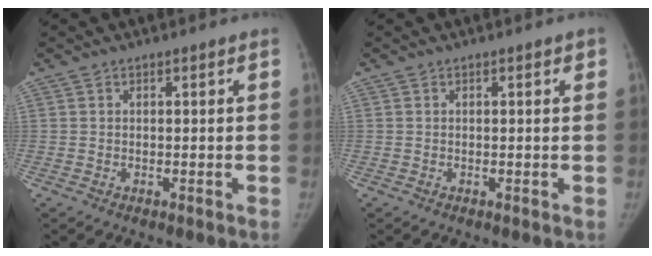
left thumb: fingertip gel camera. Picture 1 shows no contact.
{"total": 0.8, "force": [0.4, 0.3, 0.6], "torque": [-0.006, 0.001, 0.004]}